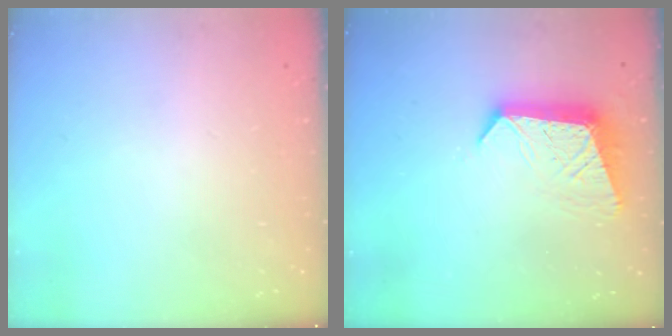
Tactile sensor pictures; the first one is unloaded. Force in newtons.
{"total": 11.1, "press": 11.0, "slide": 1.0}